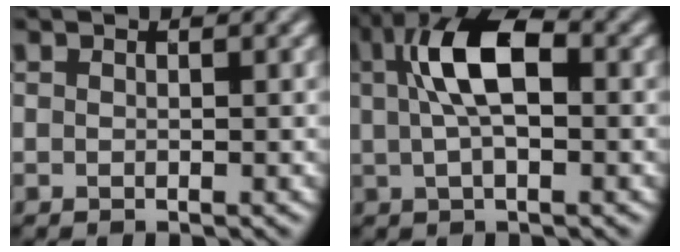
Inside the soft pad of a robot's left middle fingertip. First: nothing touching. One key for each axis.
{"total": 6.7, "fx": 1.2, "fy": 2.9, "fz": 5.9, "tx": -0.116, "ty": 0.017, "tz": 0.017}